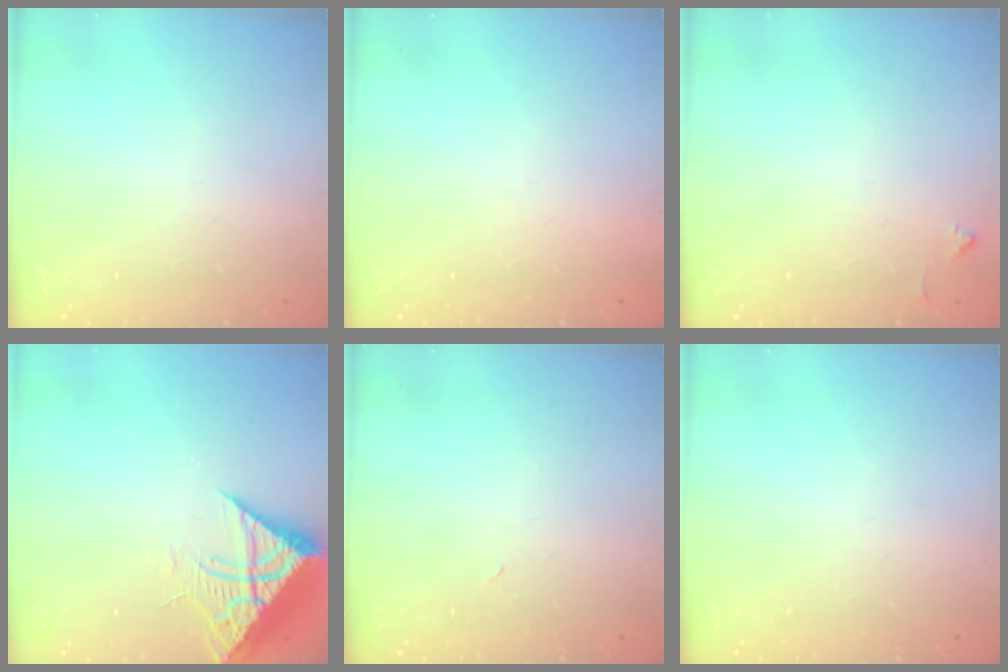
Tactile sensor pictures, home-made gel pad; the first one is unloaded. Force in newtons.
{"total": 1.5, "press": 1.5, "slide": 0.1}
{"total": 4.1, "press": 4.0, "slide": 0.6}
{"total": 11.8, "press": 11.7, "slide": 1.2}
{"total": 2.9, "press": 2.9, "slide": 0.7}
{"total": 0.0}